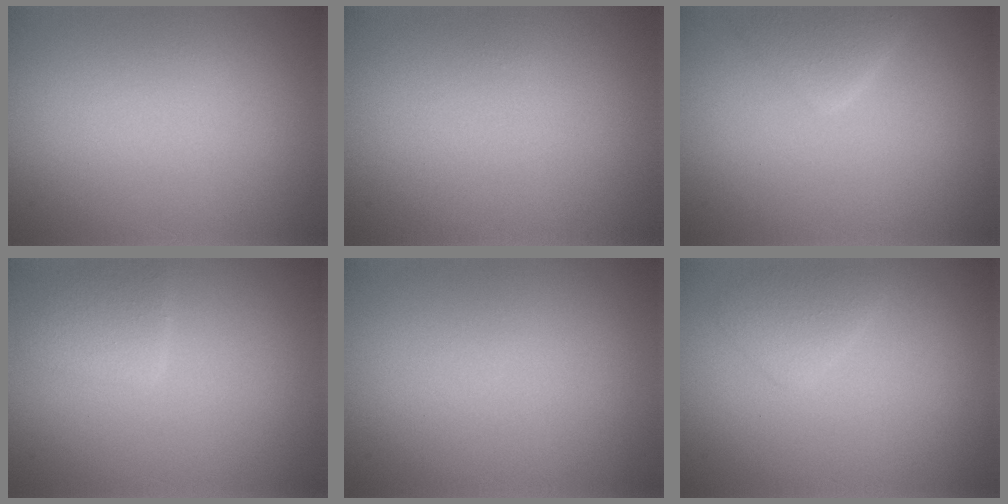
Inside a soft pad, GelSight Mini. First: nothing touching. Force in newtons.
{"total": 0.0}
{"total": 2.2, "press": 2.2, "slide": 0.1}
{"total": 2.2, "press": 2.2, "slide": 0.1}
{"total": 0.0}
{"total": 1.5, "press": 1.5, "slide": 0.1}